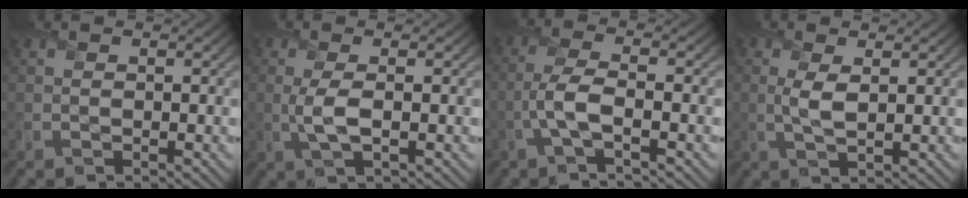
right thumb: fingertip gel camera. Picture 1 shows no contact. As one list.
[{"total": 3.2, "force": [-0.1, 0.9, 3.1], "torque": [-0.074, 0.001, -0.003]}, {"total": 4.3, "force": [-1.6, 1.0, 3.8], "torque": [-0.088, 0.009, -0.044]}, {"total": 2.9, "force": [0.6, 1.0, 2.6], "torque": [-0.066, -0.001, 0.012]}]